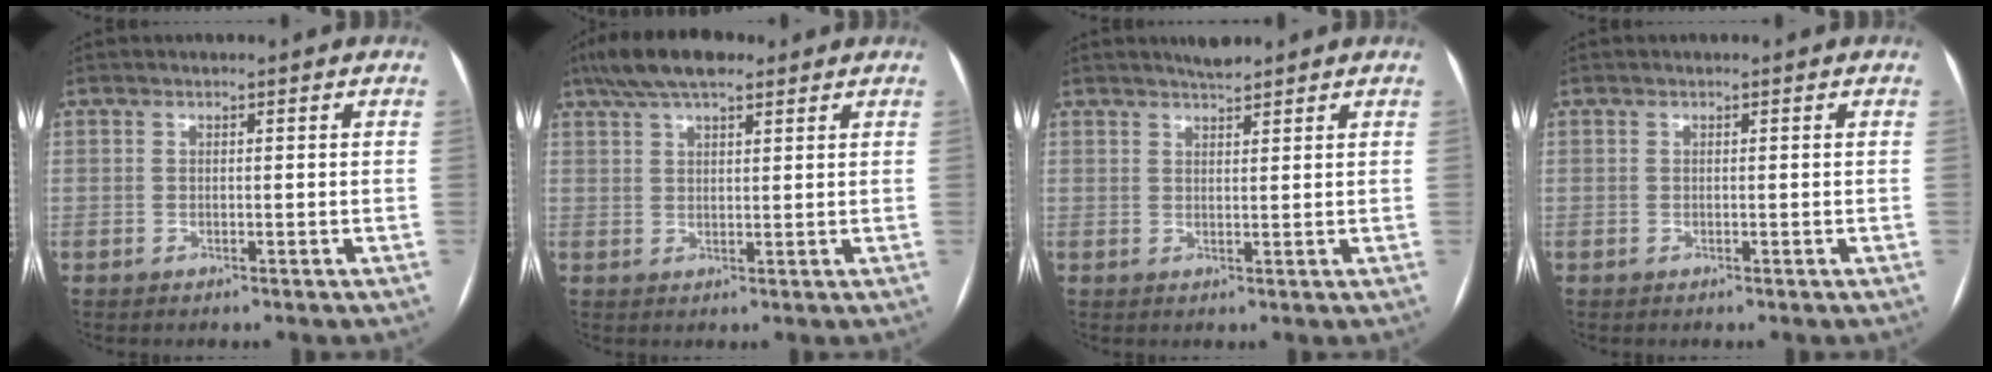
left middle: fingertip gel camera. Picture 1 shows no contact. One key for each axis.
{"total": 8.4, "fx": 6.1, "fy": 2.6, "fz": 5.3, "tx": -0.099, "ty": 0.031, "tz": 0.104}
{"total": 2.2, "fx": 2.1, "fy": 0.2, "fz": 0.7, "tx": -0.019, "ty": 0.004, "tz": 0.037}
{"total": 0.0}